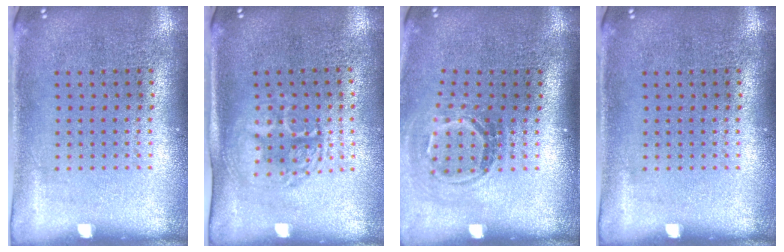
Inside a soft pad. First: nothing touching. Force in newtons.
{"total": 1.6, "press": 1.4, "slide": 0.8}
{"total": 1.7, "press": 1.2, "slide": 1.3}
{"total": 0.0}